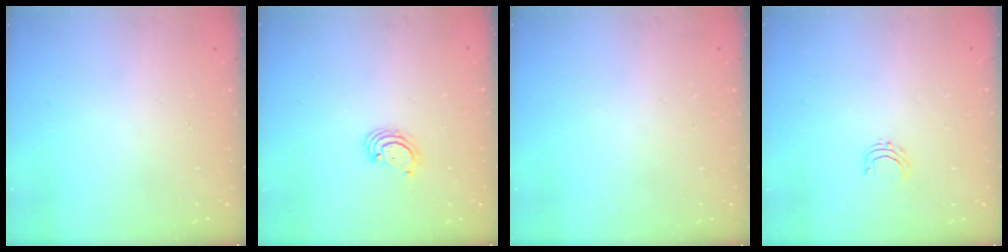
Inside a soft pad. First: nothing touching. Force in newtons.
{"total": 2.8, "press": 2.8, "slide": 0.3}
{"total": 0.0}
{"total": 4.0, "press": 4.0, "slide": 0.3}